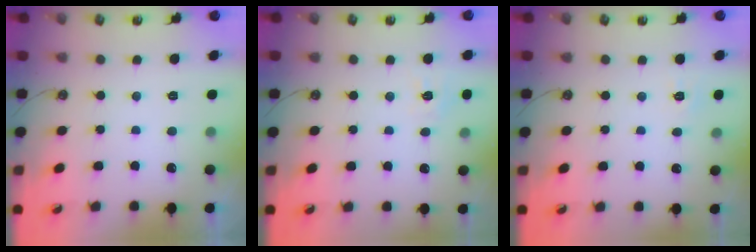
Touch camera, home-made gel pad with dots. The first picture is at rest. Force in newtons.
{"total": 6.7, "press": 6.6, "slide": 0.6}
{"total": 5.0, "press": 5.0, "slide": 0.6}